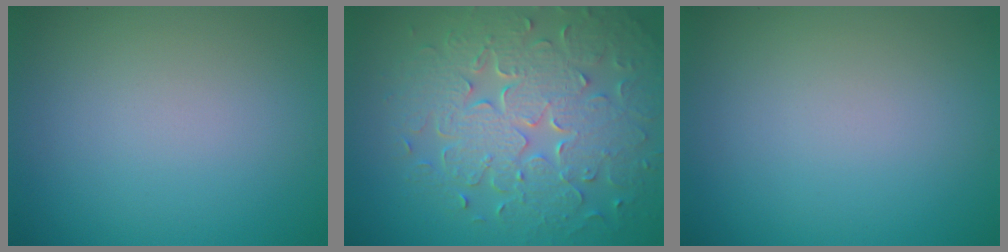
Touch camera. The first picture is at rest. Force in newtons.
{"total": 8.3, "press": 5.9, "slide": 5.8}
{"total": 0.0}